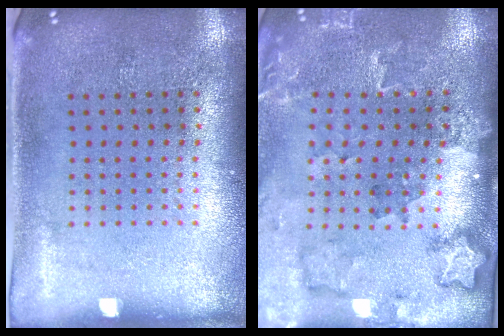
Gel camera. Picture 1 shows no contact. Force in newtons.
{"total": 1.8, "press": 1.8, "slide": 0.3}